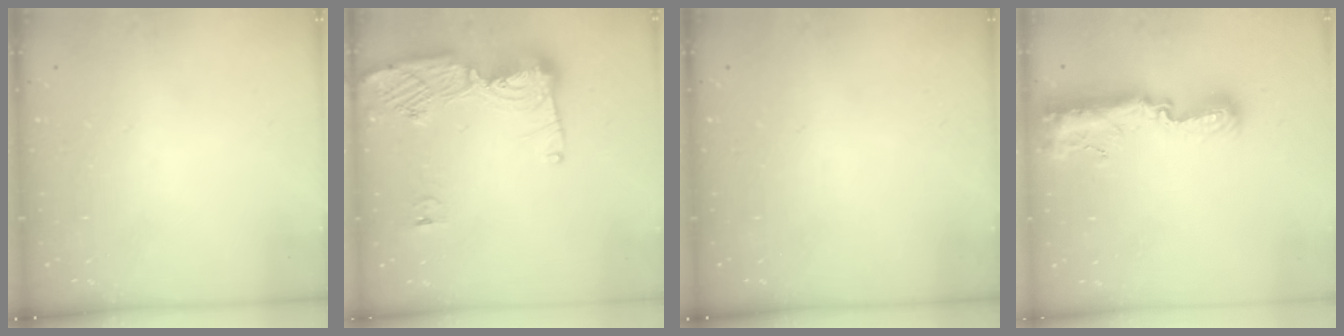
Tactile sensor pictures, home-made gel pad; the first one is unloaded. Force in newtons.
{"total": 14.0, "press": 13.9, "slide": 1.4}
{"total": 0.0}
{"total": 11.5, "press": 11.4, "slide": 0.9}